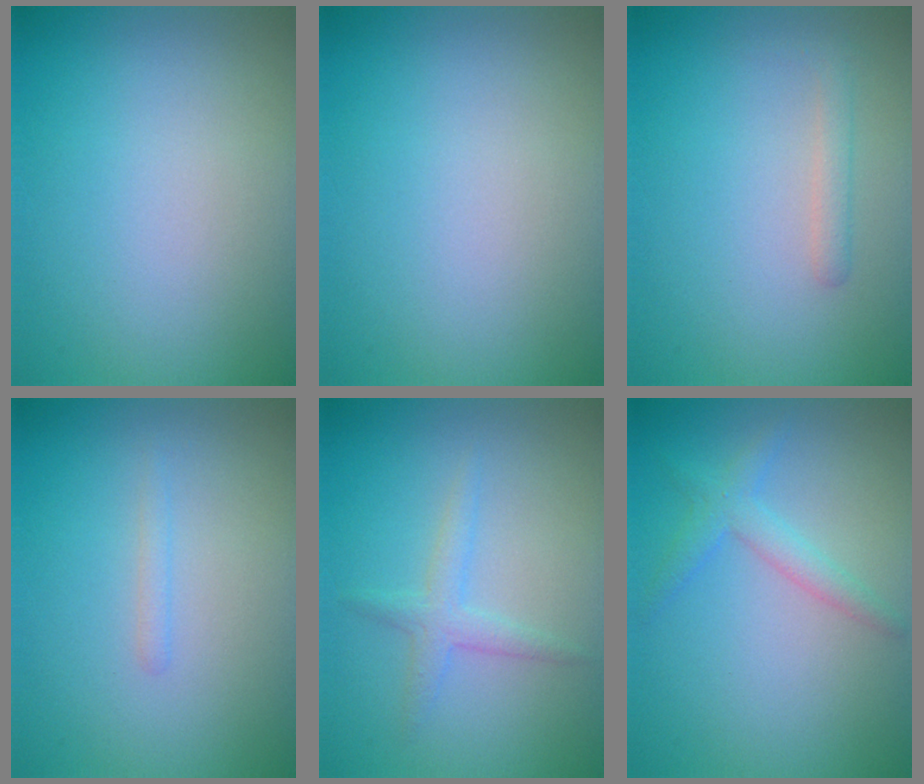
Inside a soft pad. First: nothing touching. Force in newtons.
{"total": 0.0}
{"total": 1.2, "press": 1.2, "slide": 0.1}
{"total": 0.7, "press": 0.7, "slide": 0.1}
{"total": 1.8, "press": 1.8, "slide": 0.1}
{"total": 2.1, "press": 2.1, "slide": 0.0}